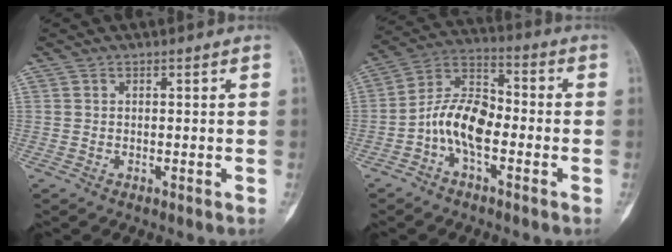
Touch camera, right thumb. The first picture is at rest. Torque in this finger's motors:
{"motor_torque": [1.06, 1.83, 0.04, -0.30, 0.03]}